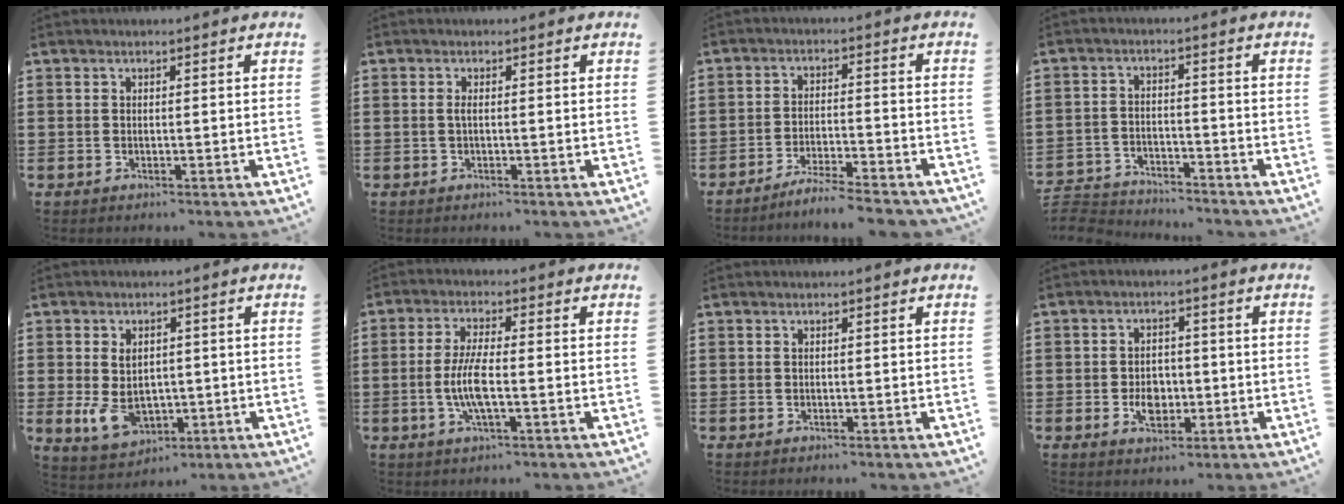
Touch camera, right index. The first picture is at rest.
{"total": 1.0, "force": [-0.1, 0.2, 1.0], "torque": [-0.020, -0.003, -0.002]}
{"total": 4.6, "force": [-4.4, -0.3, 1.4], "torque": [-0.033, -0.007, -0.088]}
{"total": 4.4, "force": [-4.4, 0.5, 0.1], "torque": [-0.021, 0.000, -0.096]}
{"total": 6.0, "force": [-0.6, 4.1, 4.3], "torque": [-0.103, 0.003, -0.013]}
{"total": 6.2, "force": [-1.3, 1.4, 5.9], "torque": [-0.137, -0.012, -0.034]}
{"total": 0.0}
{"total": 4.3, "force": [-1.0, 3.1, 2.8], "torque": [-0.049, 0.001, -0.020]}